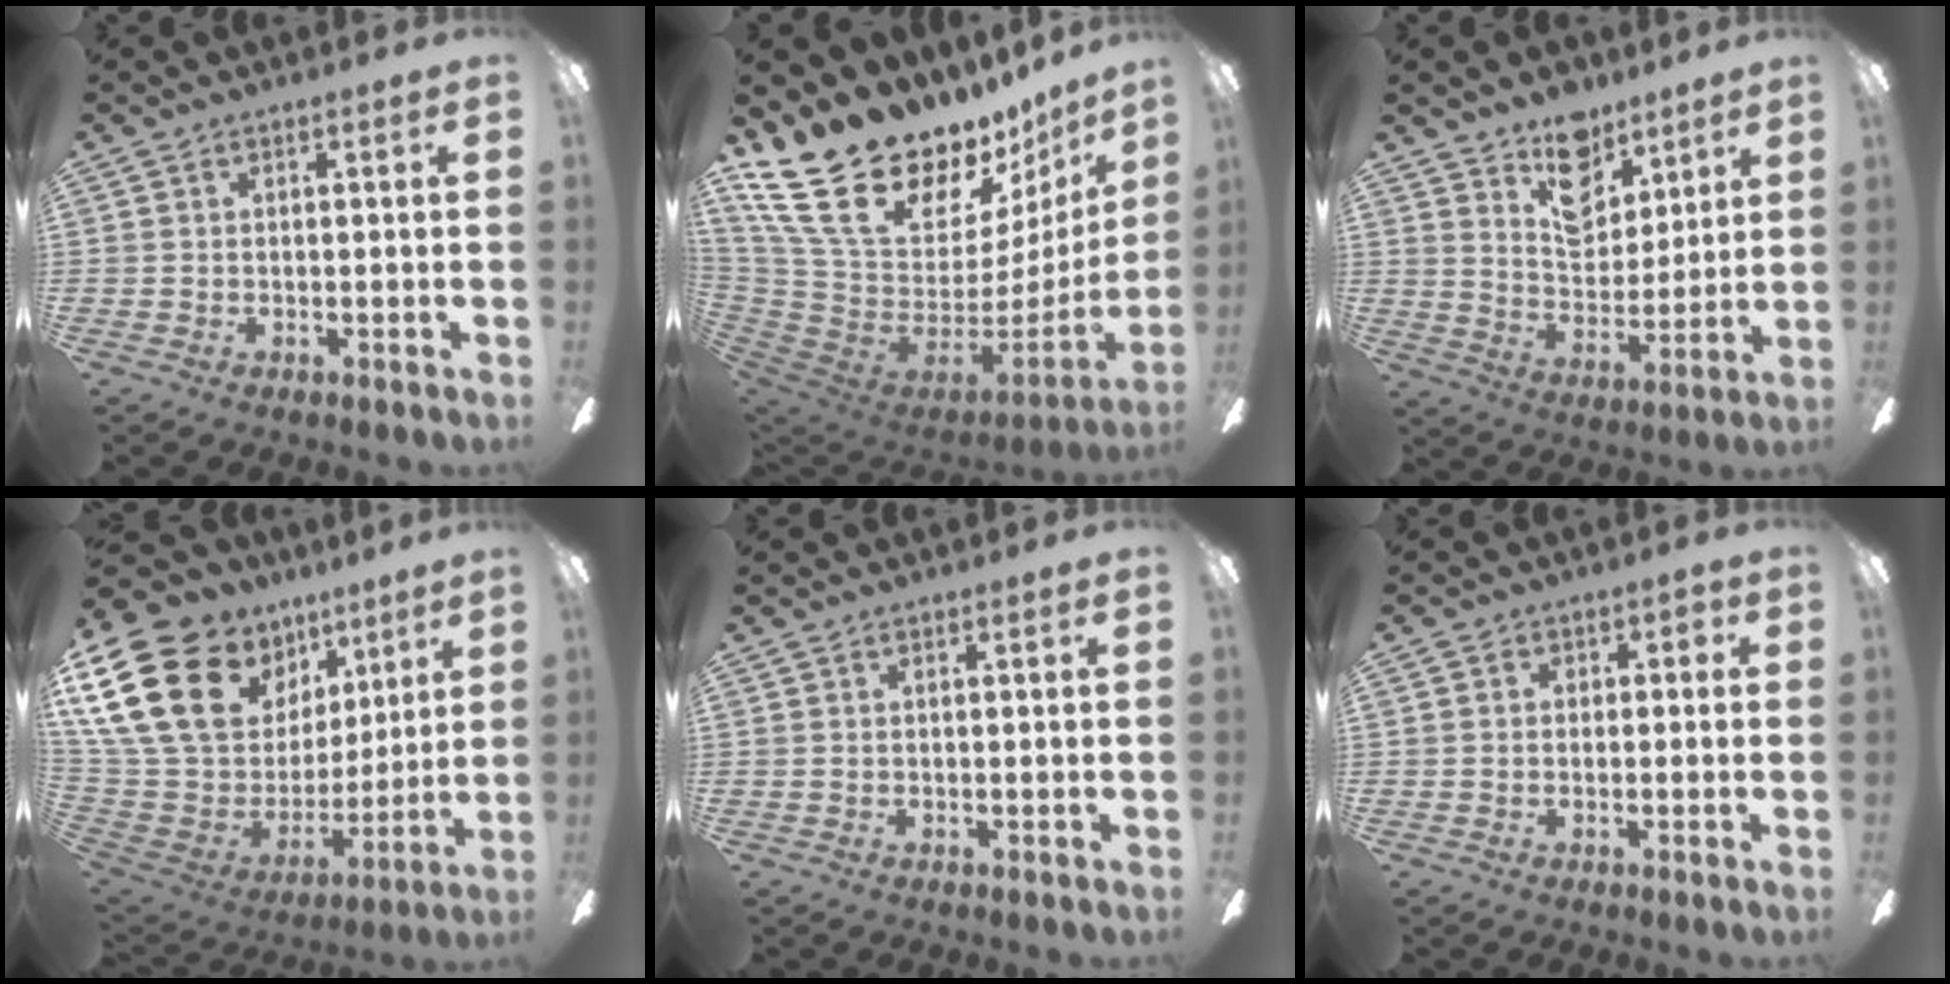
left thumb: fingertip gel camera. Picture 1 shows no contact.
{"total": 26.1, "force": [18.5, 12.7, 13.3], "torque": [-0.232, -0.141, 0.369]}
{"total": 12.8, "force": [9.4, 7.3, 4.7], "torque": [-0.063, -0.059, 0.175]}
{"total": 25.6, "force": [12.1, 17.7, 13.9], "torque": [-0.299, -0.052, 0.249]}
{"total": 0.0}
{"total": 2.4, "force": [-0.9, 1.9, 1.1], "torque": [-0.018, 0.013, -0.019]}